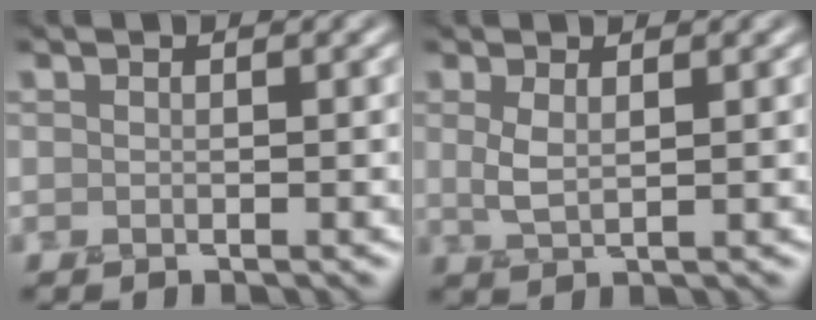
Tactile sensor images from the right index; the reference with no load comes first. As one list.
[{"total": 1.8, "force": [0.6, 0.5, 1.6], "torque": [-0.038, -0.004, 0.015]}]